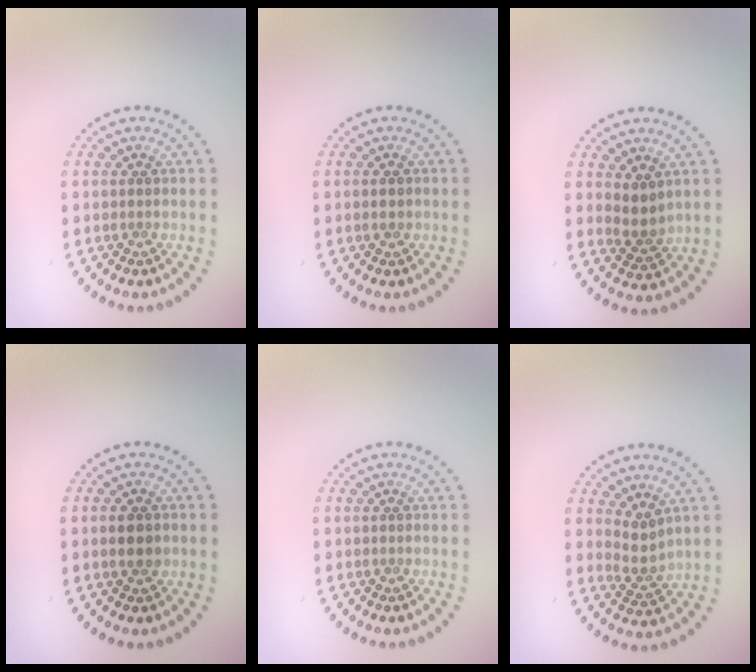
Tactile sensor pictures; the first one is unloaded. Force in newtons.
{"total": 1.2, "press": 1.2, "slide": 0.1}
{"total": 2.3, "press": 2.0, "slide": 1.1}
{"total": 1.8, "press": 1.8, "slide": 0.1}
{"total": 0.0}
{"total": 2.1, "press": 1.5, "slide": 1.4}